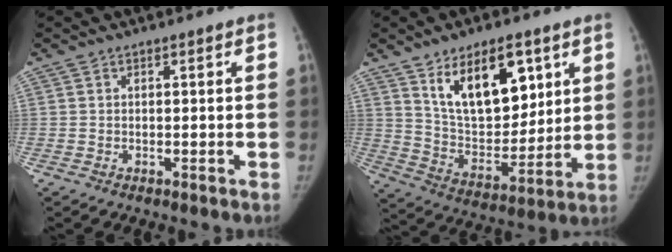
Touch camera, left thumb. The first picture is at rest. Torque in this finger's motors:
{"motor_torque": [0.31, 0.47, 0.54, 0.31, 0.29]}